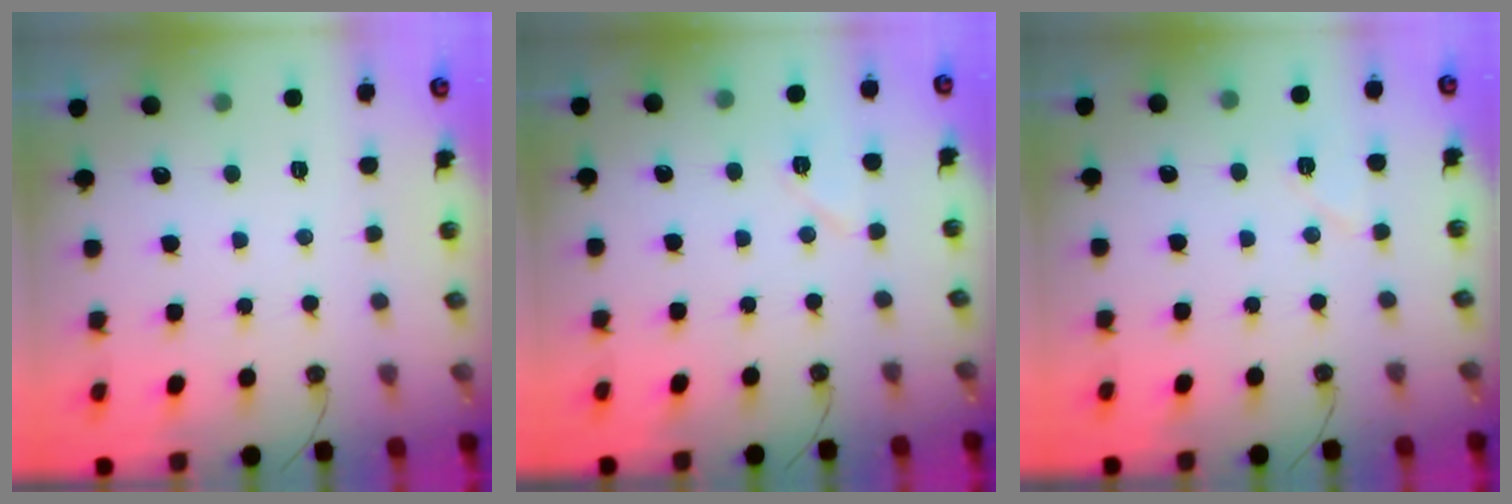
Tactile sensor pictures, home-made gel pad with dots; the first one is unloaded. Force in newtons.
{"total": 5.7, "press": 4.3, "slide": 3.7}
{"total": 6.1, "press": 5.6, "slide": 2.5}